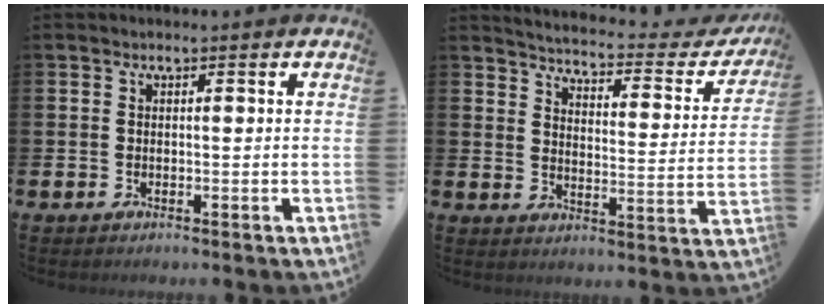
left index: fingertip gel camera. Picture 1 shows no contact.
{"total": 4.0, "force": [3.8, 0.6, 1.2], "torque": [-0.041, -0.036, 0.056]}